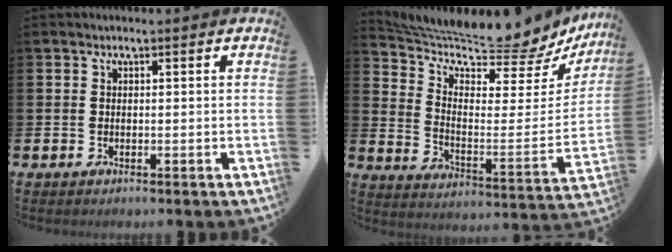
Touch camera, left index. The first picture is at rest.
{"total": 9.1, "force": [8.4, 1.4, 3.2], "torque": [-0.082, -0.078, 0.133]}